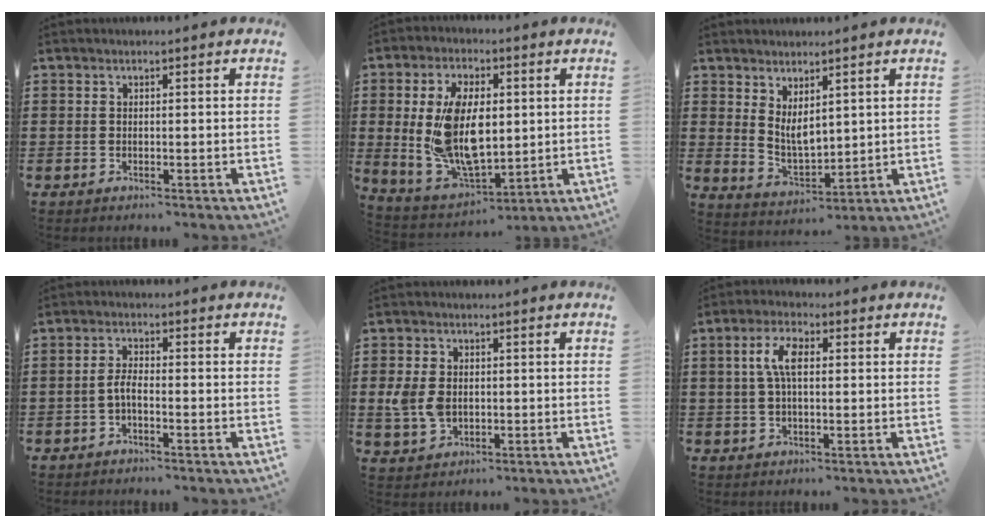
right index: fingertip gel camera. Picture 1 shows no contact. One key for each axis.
{"total": 13.4, "fx": 1.4, "fy": 7.6, "fz": 11.0, "tx": -0.236, "ty": -0.002, "tz": 0.028}
{"total": 4.4, "fx": 2.6, "fy": 2.3, "fz": 2.7, "tx": -0.062, "ty": -0.005, "tz": 0.049}
{"total": 2.5, "fx": -1.1, "fy": 0.6, "fz": 2.1, "tx": -0.054, "ty": -0.003, "tz": -0.026}
{"total": 5.2, "fx": -0.1, "fy": 3.7, "fz": 3.6, "tx": -0.101, "ty": -0.001, "tz": -0.010}
{"total": 5.5, "fx": 0.8, "fy": 2.3, "fz": 4.9, "tx": -0.114, "ty": 0.007, "tz": 0.007}